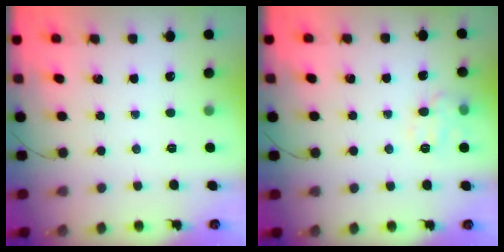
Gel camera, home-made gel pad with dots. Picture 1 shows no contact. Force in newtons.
{"total": 9.0, "press": 9.0, "slide": 0.6}